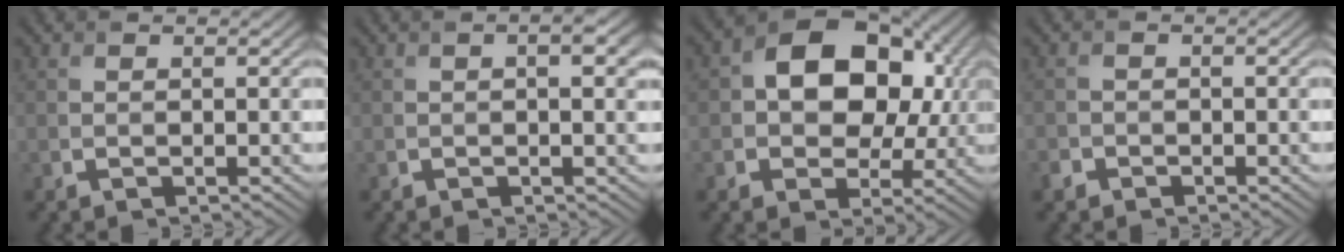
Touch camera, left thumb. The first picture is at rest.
{"total": 3.0, "force": [0.4, 1.1, 2.8], "torque": [-0.044, 0.006, 0.006]}
{"total": 13.5, "force": [1.8, 9.5, 9.4], "torque": [-0.150, 0.008, 0.024]}
{"total": 1.7, "force": [-1.2, 1.1, 0.2], "torque": [-0.002, 0.000, -0.029]}